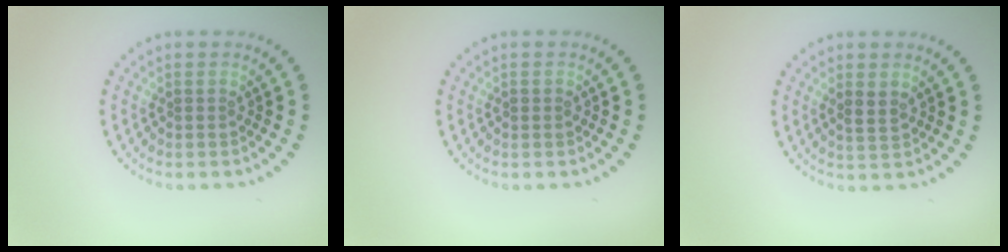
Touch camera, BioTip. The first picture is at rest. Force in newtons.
{"total": 0.8, "press": 0.7, "slide": 0.1}
{"total": 1.3, "press": 1.1, "slide": 0.6}